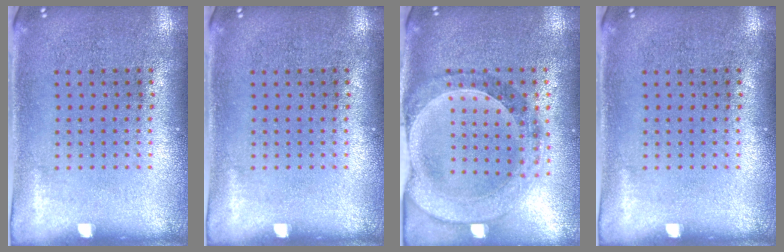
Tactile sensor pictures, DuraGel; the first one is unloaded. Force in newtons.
{"total": 0.0}
{"total": 1.5, "press": 1.4, "slide": 0.3}
{"total": 0.0}